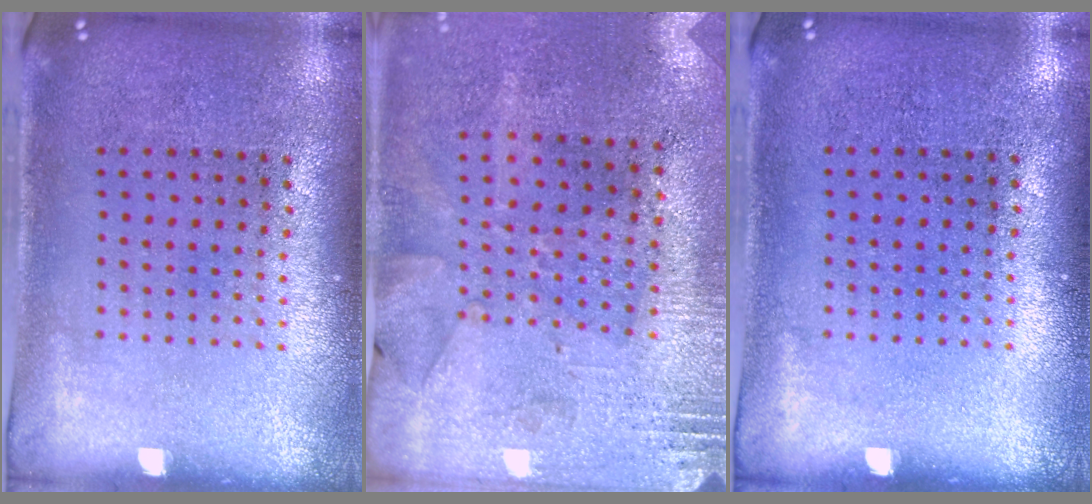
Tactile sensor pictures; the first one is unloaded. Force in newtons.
{"total": 2.7, "press": 2.3, "slide": 1.5}
{"total": 0.0}